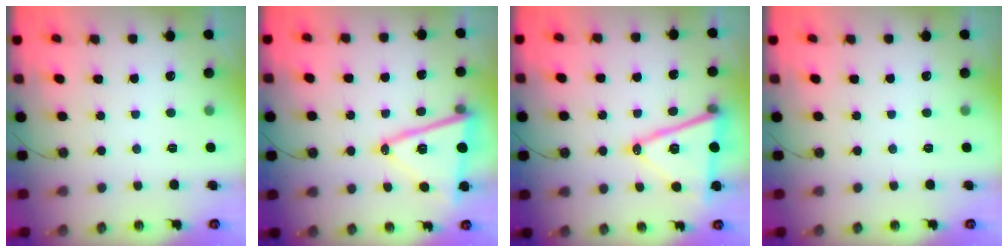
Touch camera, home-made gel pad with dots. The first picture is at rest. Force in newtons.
{"total": 14.8, "press": 14.6, "slide": 2.5}
{"total": 15.6, "press": 15.2, "slide": 3.8}
{"total": 0.0}